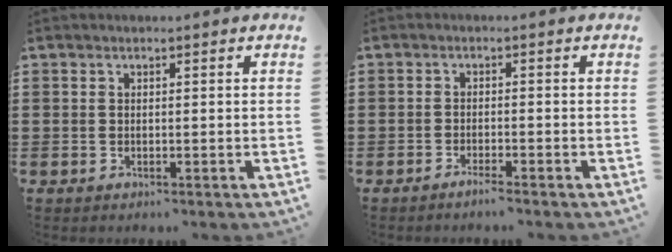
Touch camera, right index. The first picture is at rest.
{"total": 1.6, "force": [-1.4, -0.1, 0.7], "torque": [-0.012, -0.002, -0.025]}